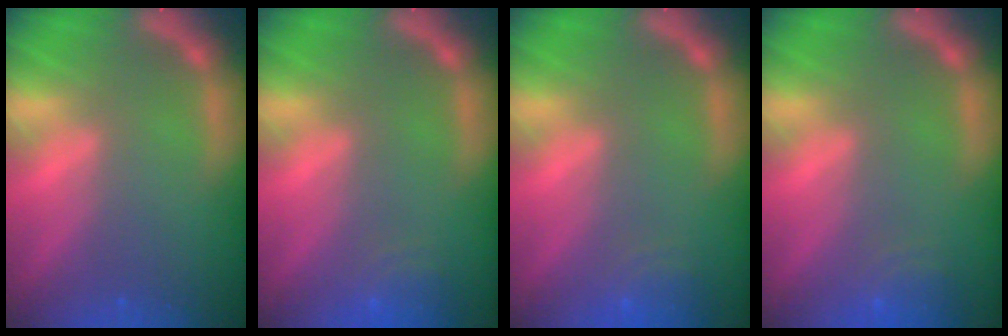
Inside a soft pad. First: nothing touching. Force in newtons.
{"total": 3.0}
{"total": 3.0}
{"total": 3.0}